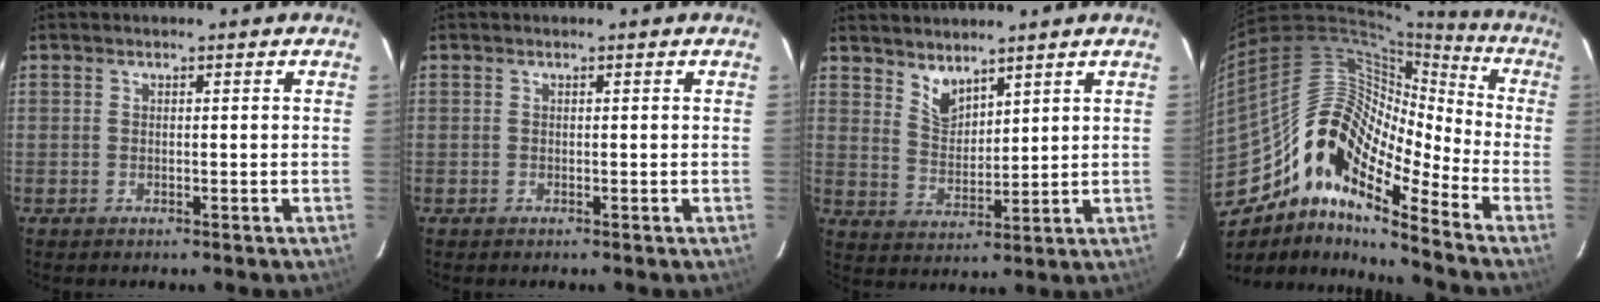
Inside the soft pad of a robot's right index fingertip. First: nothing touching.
{"total": 0.0}
{"total": 5.1, "force": [4.4, 2.0, 1.8], "torque": [-0.026, -0.005, 0.087]}
{"total": 16.1, "force": [-10.5, 5.4, 10.8], "torque": [-0.170, 0.006, -0.215]}